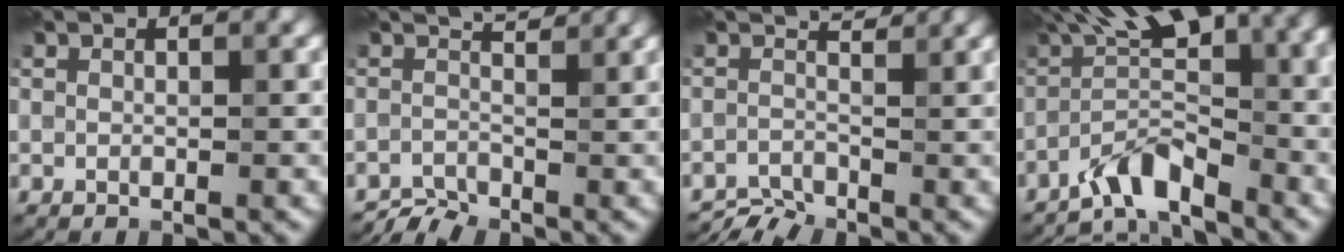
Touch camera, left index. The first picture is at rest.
{"total": 1.7, "force": [-1.2, 0.5, 1.1], "torque": [-0.024, 0.007, -0.028]}
{"total": 2.4, "force": [-2.0, 0.7, 1.2], "torque": [-0.026, 0.004, -0.045]}
{"total": 7.8, "force": [-4.2, 2.0, 6.2], "torque": [-0.099, 0.022, -0.091]}